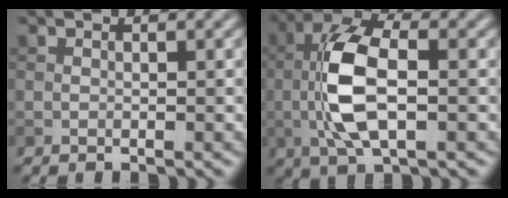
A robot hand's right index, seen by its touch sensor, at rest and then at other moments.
{"total": 7.9, "force": [-0.5, 3.5, 7.1], "torque": [-0.151, 0.007, -0.012]}